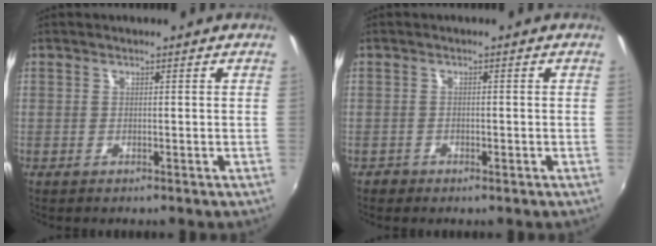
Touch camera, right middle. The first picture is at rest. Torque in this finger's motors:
{"motor_torque": [0.49, -0.40, -0.07, 0.01]}